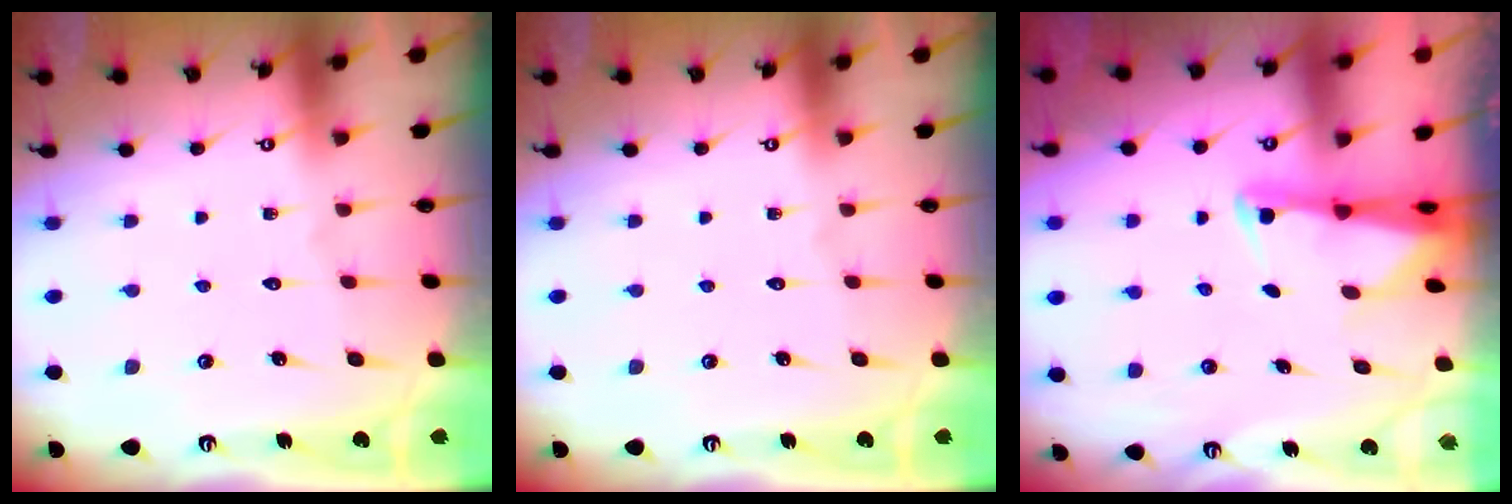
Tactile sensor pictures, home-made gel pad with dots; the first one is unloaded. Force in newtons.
{"total": 0.0}
{"total": 2.6, "press": 2.6, "slide": 0.5}